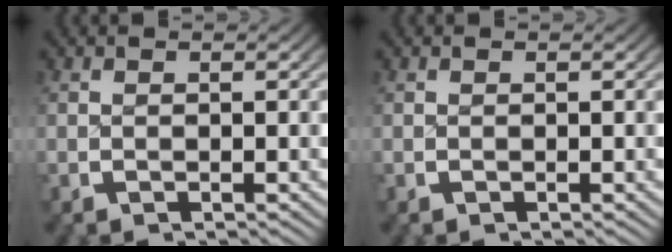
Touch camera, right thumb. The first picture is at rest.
{"total": 0.0}